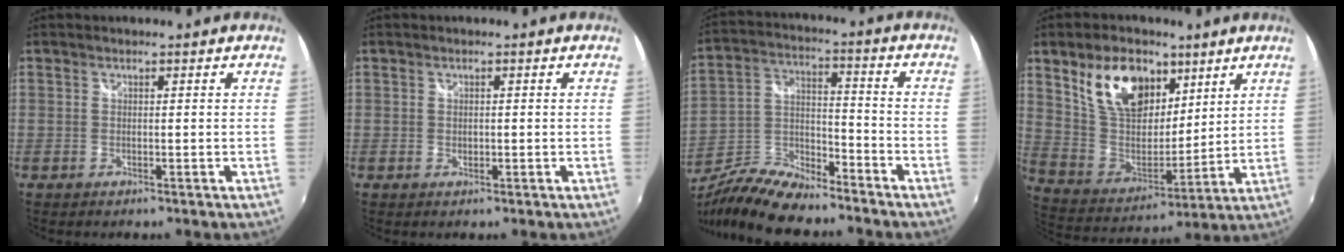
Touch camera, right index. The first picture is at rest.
{"total": 1.0, "force": [0.0, 0.7, 0.7], "torque": [-0.013, 0.000, 0.000]}
{"total": 14.8, "force": [-11.8, 4.4, 7.8], "torque": [-0.175, -0.010, -0.221]}
{"total": 17.4, "force": [9.2, 10.2, 10.8], "torque": [-0.212, 0.015, 0.180]}